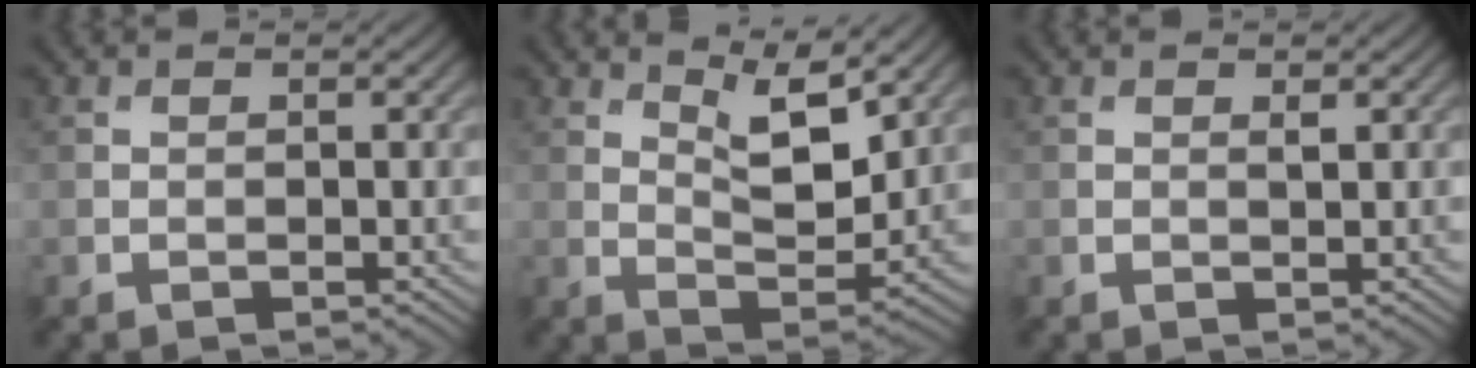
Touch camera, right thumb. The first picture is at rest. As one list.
[{"total": 7.4, "force": [4.4, 2.4, 5.4], "torque": [-0.088, -0.012, 0.076]}, {"total": 0.7, "force": [0.4, 0.1, 0.6], "torque": [-0.009, -0.002, 0.006]}]